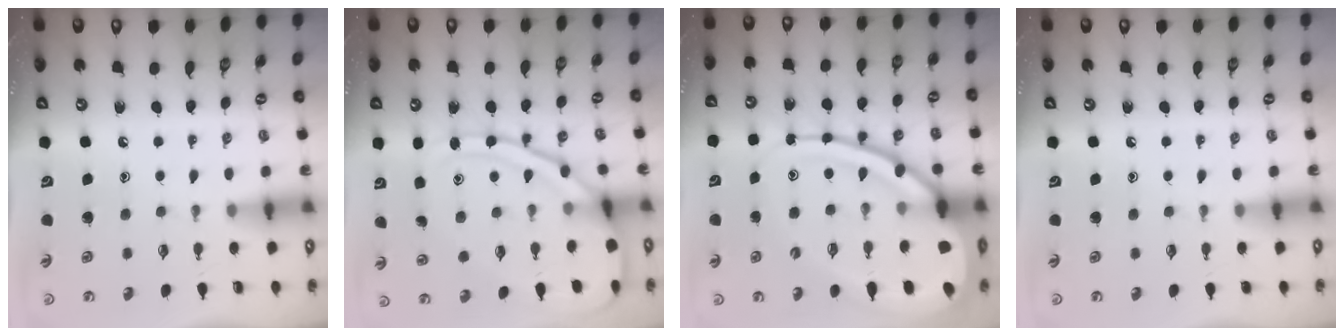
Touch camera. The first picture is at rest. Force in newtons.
{"total": 15.8, "press": 15.8, "slide": 0.9}
{"total": 24.0, "press": 23.9, "slide": 2.4}
{"total": 0.0}